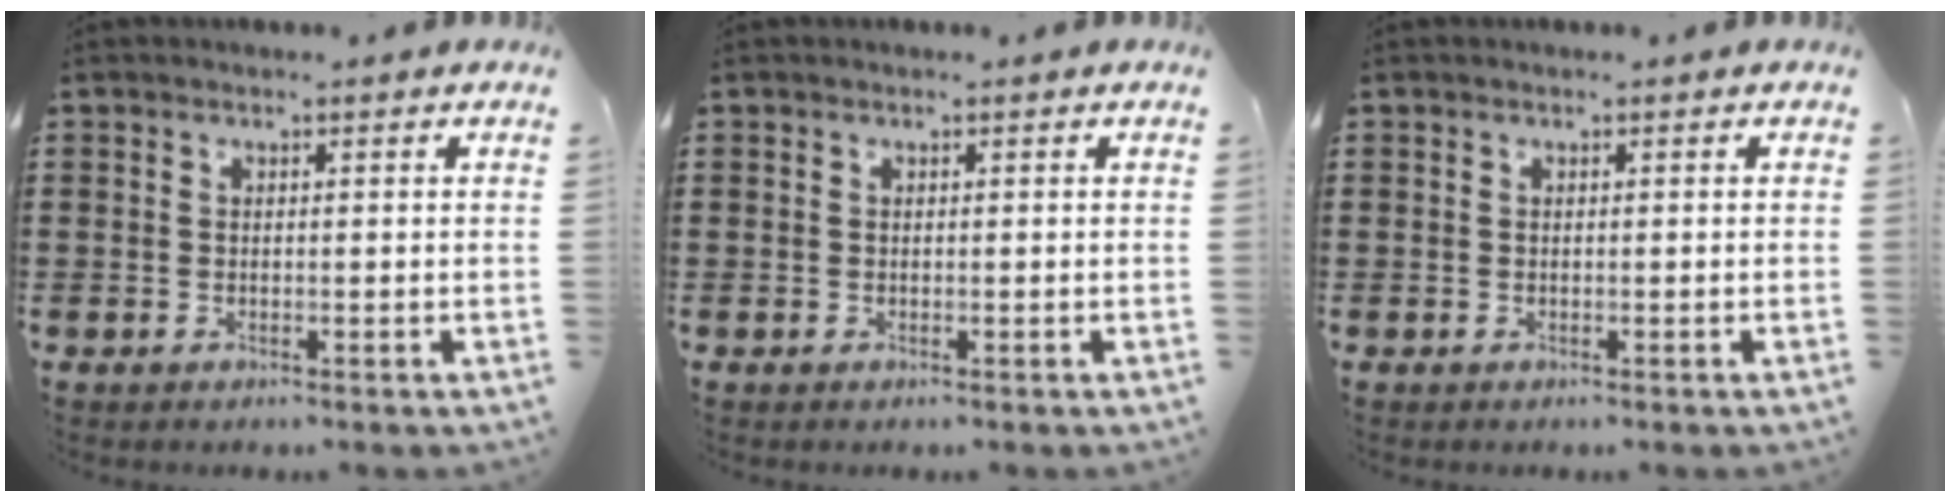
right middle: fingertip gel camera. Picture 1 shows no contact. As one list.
[{"total": 0.0}, {"total": 0.0}]